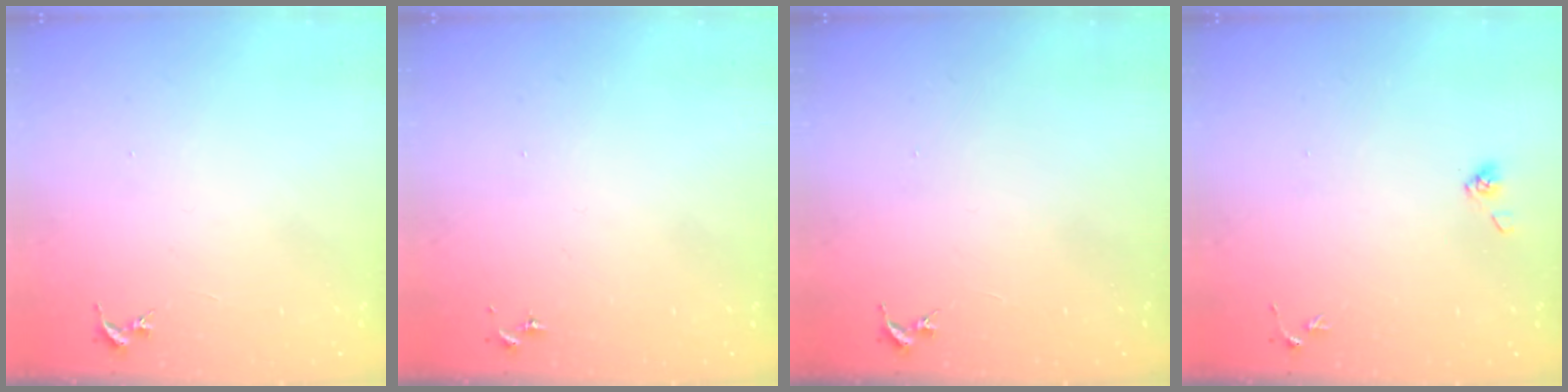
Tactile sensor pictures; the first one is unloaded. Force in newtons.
{"total": 0.0}
{"total": 0.0}
{"total": 3.9, "press": 3.5, "slide": 1.7}